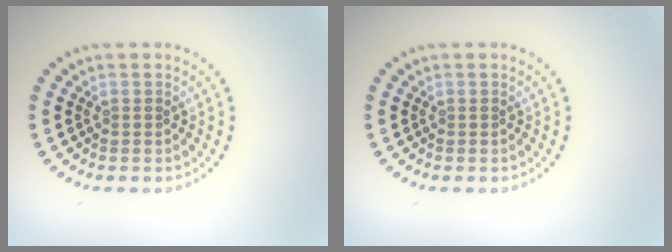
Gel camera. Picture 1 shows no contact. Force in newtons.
{"total": 0.0}